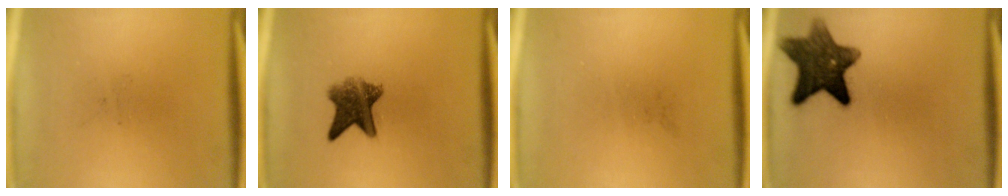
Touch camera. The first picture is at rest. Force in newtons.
{"total": 6.5}
{"total": 0.0}
{"total": 10.7}